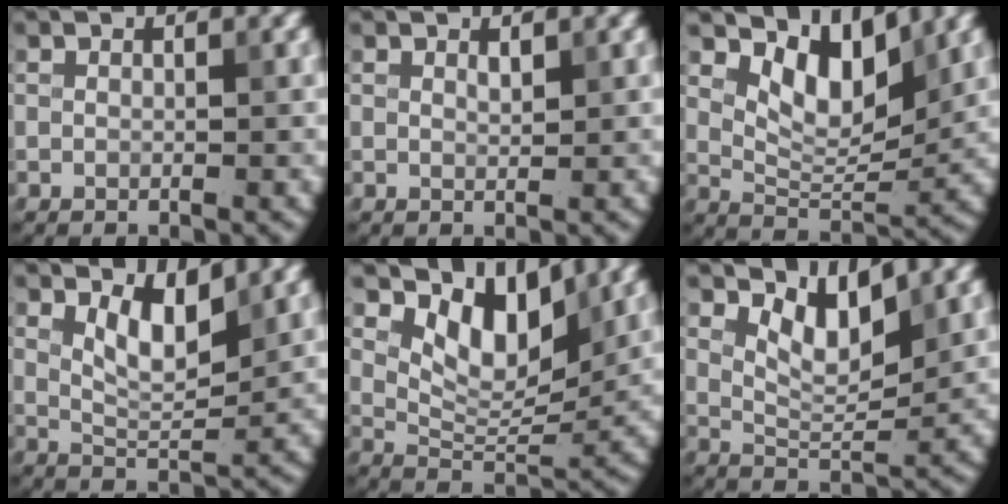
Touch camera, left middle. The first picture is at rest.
{"total": 0.7, "force": [0.5, 0.2, 0.4], "torque": [-0.008, -0.003, 0.011]}
{"total": 5.3, "force": [2.9, 2.5, 3.7], "torque": [-0.067, -0.015, 0.048]}
{"total": 3.6, "force": [1.9, 1.2, 2.7], "torque": [-0.053, -0.005, 0.037]}
{"total": 6.0, "force": [3.3, 2.8, 4.1], "torque": [-0.070, -0.013, 0.054]}
{"total": 3.9, "force": [2.3, 1.5, 2.8], "torque": [-0.057, -0.008, 0.042]}